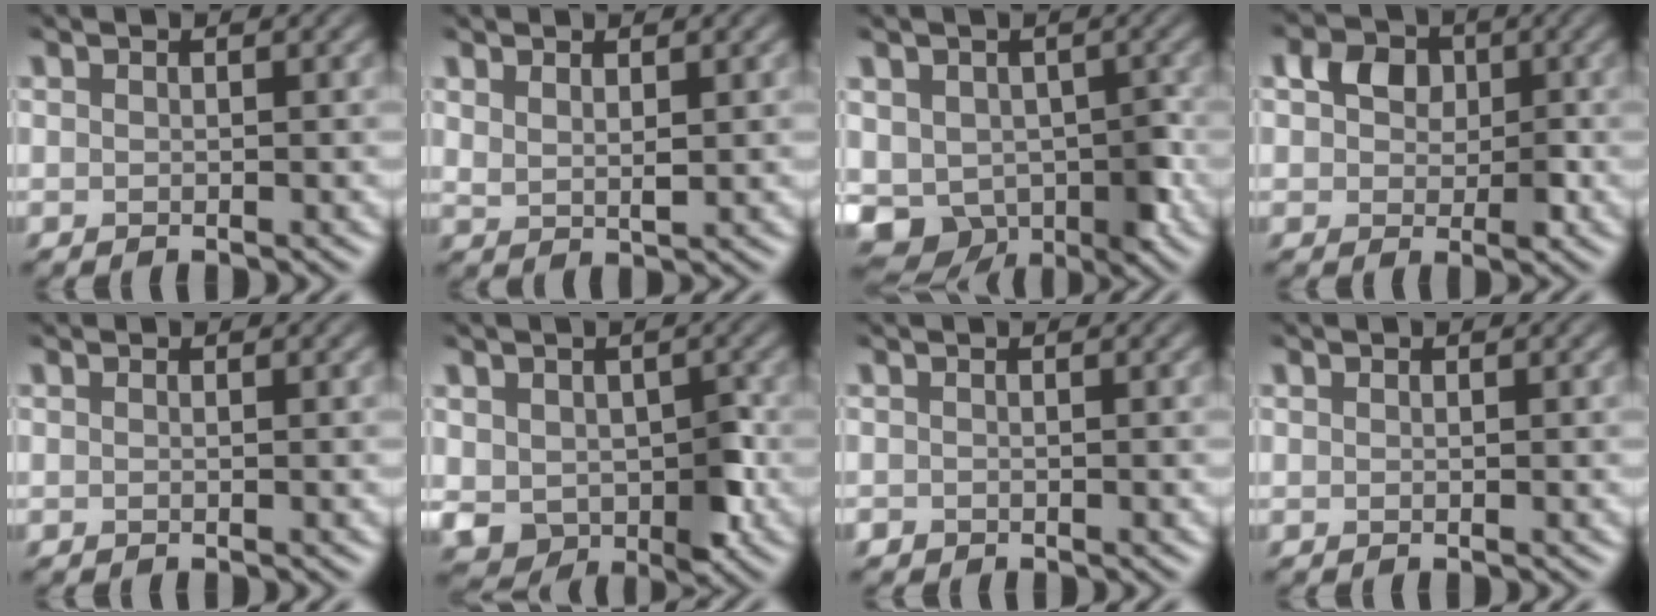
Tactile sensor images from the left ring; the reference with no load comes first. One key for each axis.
{"total": 1.3, "fx": 1.0, "fy": 0.4, "fz": 0.8, "tx": -0.015, "ty": -0.004, "tz": 0.017}
{"total": 8.0, "fx": -3.4, "fy": 6.0, "fz": 4.1, "tx": -0.042, "ty": -0.008, "tz": -0.059}
{"total": 3.5, "fx": 0.0, "fy": 3.0, "fz": 2.0, "tx": -0.033, "ty": -0.004, "tz": -0.017}
{"total": 0.0}
{"total": 4.7, "fx": -1.0, "fy": 3.6, "fz": 2.8, "tx": -0.038, "ty": -0.010, "tz": -0.027}
{"total": 0.0}
{"total": 0.0}